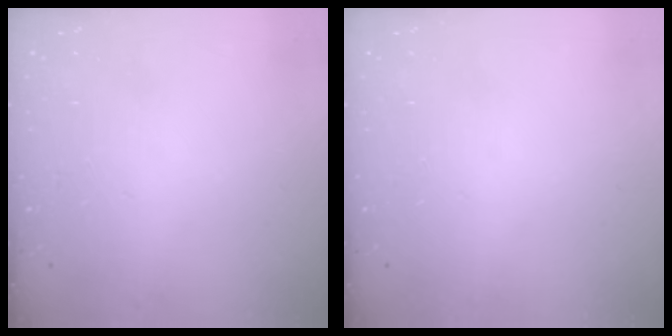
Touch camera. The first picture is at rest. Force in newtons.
{"total": 0.0}